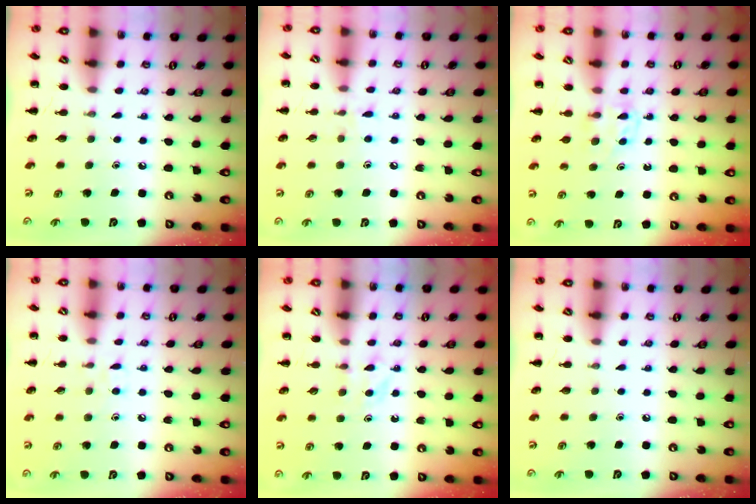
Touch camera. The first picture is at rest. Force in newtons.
{"total": 6.5, "press": 6.1, "slide": 2.4}
{"total": 3.6, "press": 3.3, "slide": 1.3}
{"total": 6.7, "press": 6.2, "slide": 2.5}
{"total": 3.8, "press": 3.6, "slide": 1.3}
{"total": 0.0}